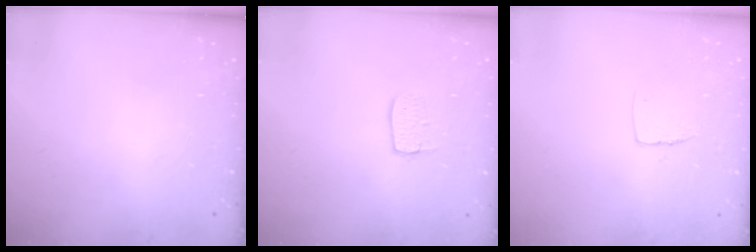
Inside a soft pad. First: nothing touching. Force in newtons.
{"total": 5.8, "press": 5.8, "slide": 0.4}
{"total": 5.1, "press": 5.1, "slide": 0.4}